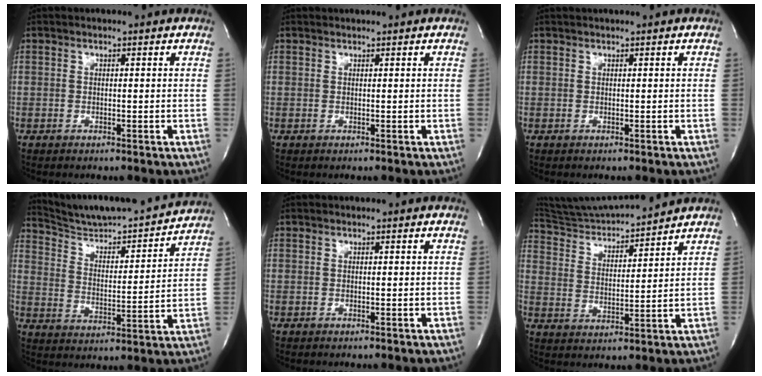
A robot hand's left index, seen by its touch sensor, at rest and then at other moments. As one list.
[{"total": 1.3, "force": [1.2, -0.2, 0.1], "torque": [-0.004, 0.010, 0.022]}, {"total": 1.3, "force": [1.2, -0.3, 0.6], "torque": [-0.005, 0.014, 0.023]}, {"total": 17.8, "force": [17.0, 1.1, 5.0], "torque": [-0.087, -0.020, 0.257]}, {"total": 0.0}, {"total": 13.0, "force": [12.4, -0.3, 3.7], "torque": [-0.076, 0.005, 0.214]}]